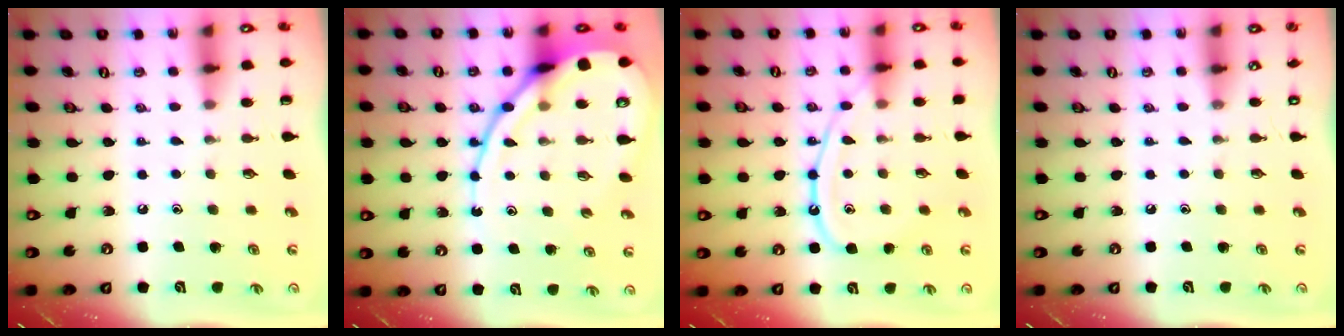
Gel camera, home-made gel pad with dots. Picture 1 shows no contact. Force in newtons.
{"total": 14.2, "press": 14.1, "slide": 1.0}
{"total": 11.5, "press": 11.4, "slide": 1.4}
{"total": 0.0}